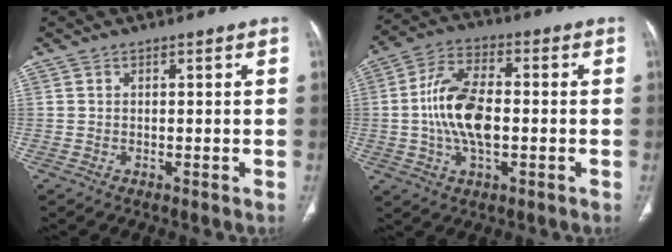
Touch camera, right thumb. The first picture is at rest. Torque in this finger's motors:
{"motor_torque": [2.54, 2.46, 1.49, -1.27, 0.16]}